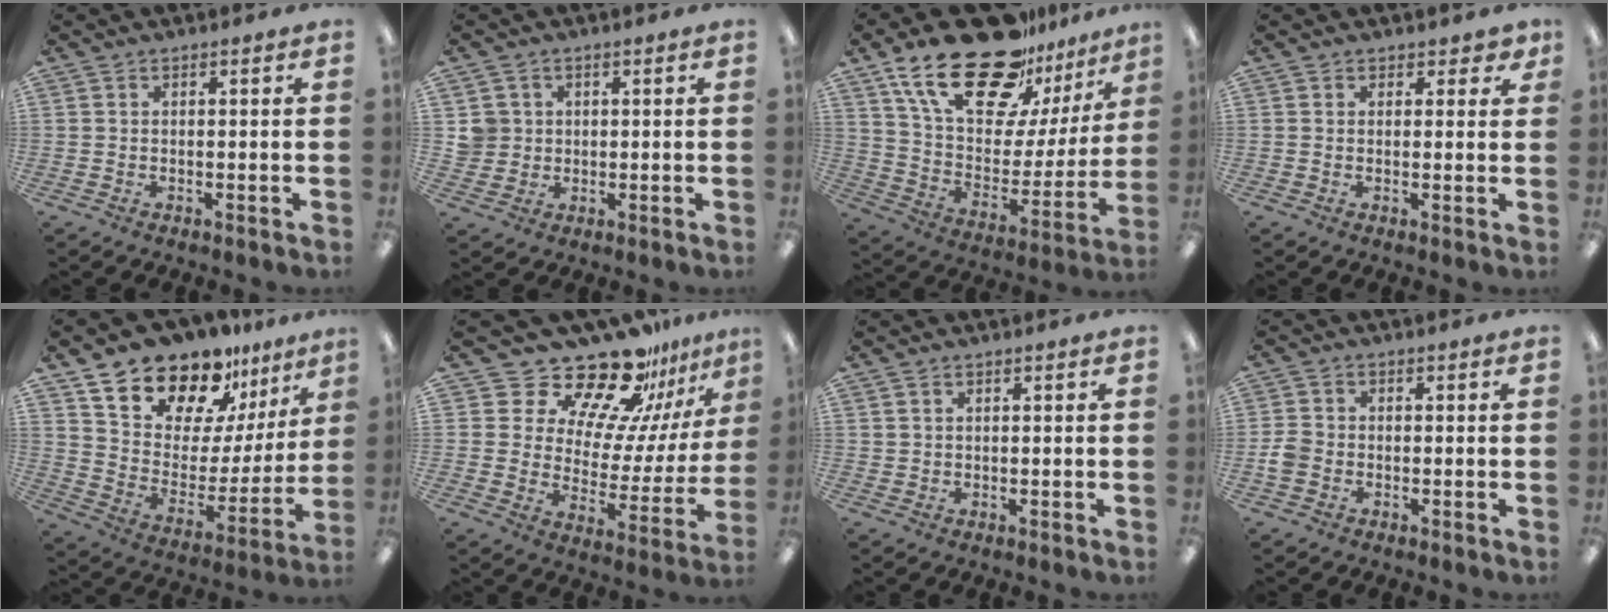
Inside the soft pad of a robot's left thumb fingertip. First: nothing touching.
{"total": 4.7, "force": [1.0, 4.6, 0.5], "torque": [-0.008, 0.006, 0.018]}
{"total": 26.7, "force": [18.5, 12.0, 15.1], "torque": [-0.253, -0.112, 0.323]}
{"total": 2.5, "force": [1.7, 1.7, 0.8], "torque": [-0.001, -0.004, 0.029]}
{"total": 17.3, "force": [15.2, 7.2, 4.1], "torque": [-0.102, -0.127, 0.278]}
{"total": 19.7, "force": [16.3, 8.0, 7.6], "torque": [-0.134, -0.129, 0.281]}
{"total": 1.0, "force": [0.6, 0.8, 0.0], "torque": [0.000, 0.003, 0.011]}
{"total": 3.5, "force": [-1.1, 2.9, 1.7], "torque": [-0.024, 0.010, -0.018]}